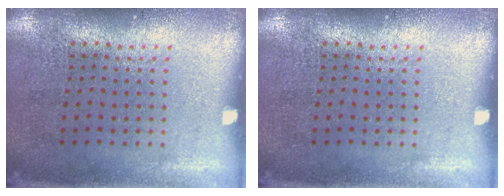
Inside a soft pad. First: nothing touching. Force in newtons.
{"total": 0.0}